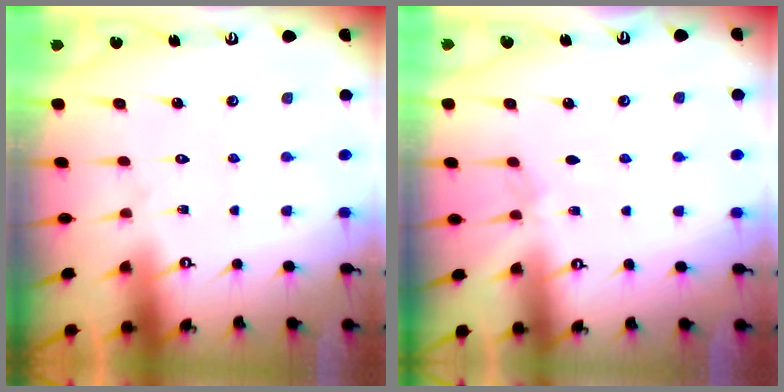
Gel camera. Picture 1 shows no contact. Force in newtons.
{"total": 2.3, "press": 2.2, "slide": 0.5}